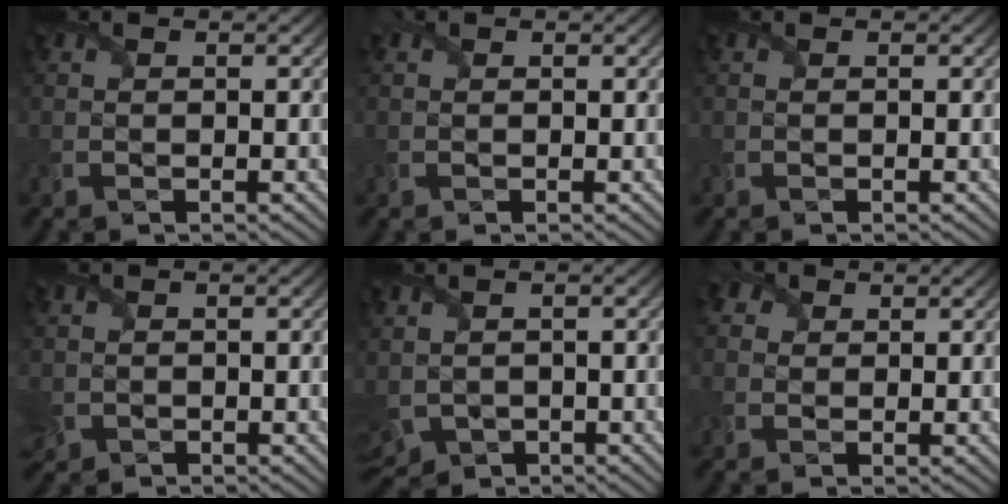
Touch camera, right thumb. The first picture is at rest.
{"total": 0.6, "force": [0.4, 0.4, 0.1], "torque": [-0.004, 0.002, 0.009]}
{"total": 0.0}
{"total": 1.8, "force": [0.0, 1.7, 0.6], "torque": [-0.029, -0.006, -0.003]}
{"total": 3.8, "force": [-0.8, 2.7, 2.6], "torque": [-0.077, -0.021, -0.011]}
{"total": 3.3, "force": [1.8, 2.5, 1.2], "torque": [-0.037, 0.003, 0.030]}